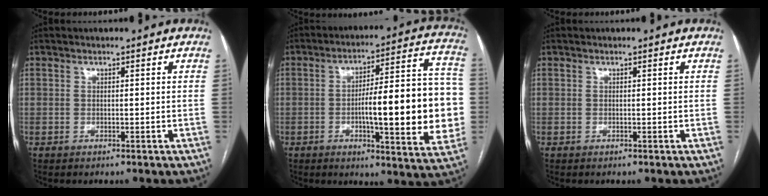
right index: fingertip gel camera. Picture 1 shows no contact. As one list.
[{"total": 20.4, "force": [-2.4, 3.9, 19.8], "torque": [-0.231, 0.028, -0.027]}, {"total": 0.0}]